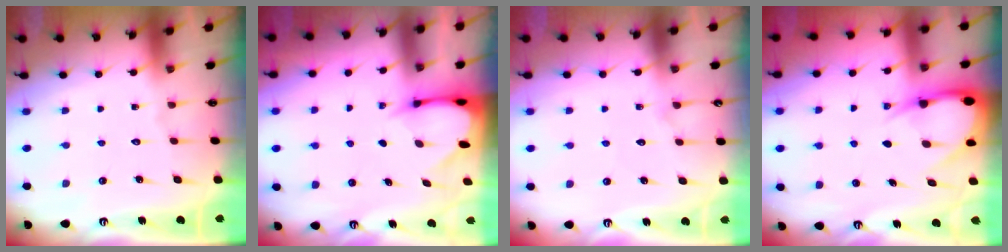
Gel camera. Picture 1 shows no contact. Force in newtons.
{"total": 3.4, "press": 3.4, "slide": 0.4}
{"total": 5.0, "press": 5.0, "slide": 0.5}
{"total": 7.2, "press": 7.2, "slide": 1.0}